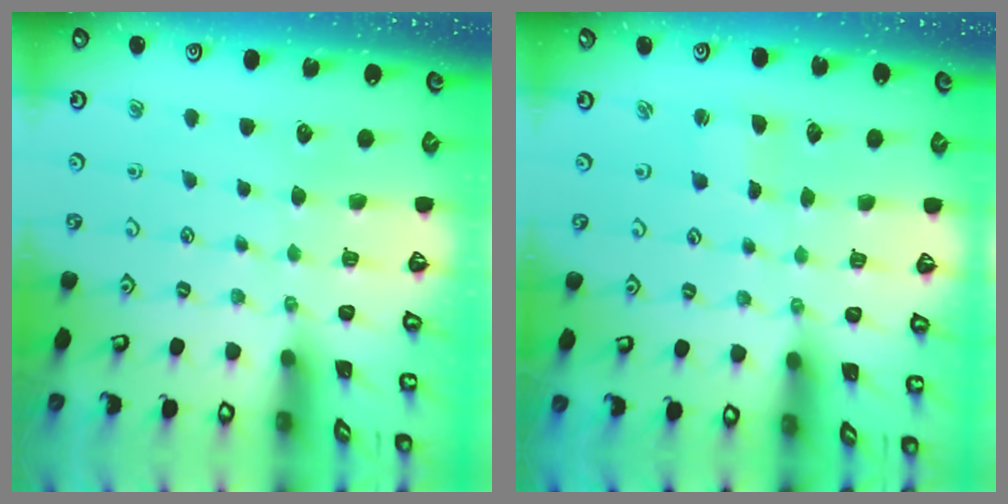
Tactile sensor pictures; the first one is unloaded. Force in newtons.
{"total": 1.3, "press": 1.3, "slide": 0.0}